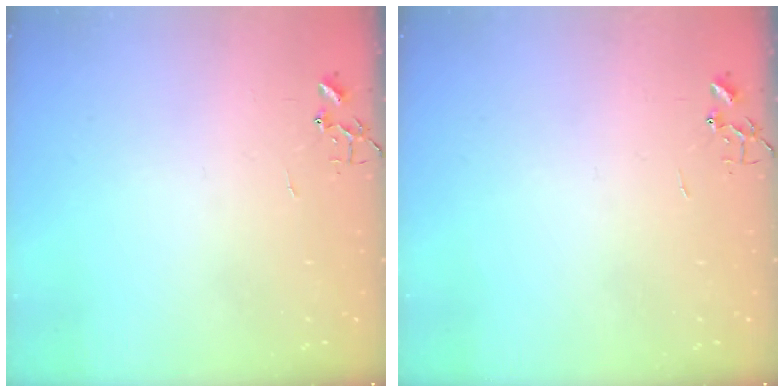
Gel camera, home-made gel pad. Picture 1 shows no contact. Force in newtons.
{"total": 0.0}